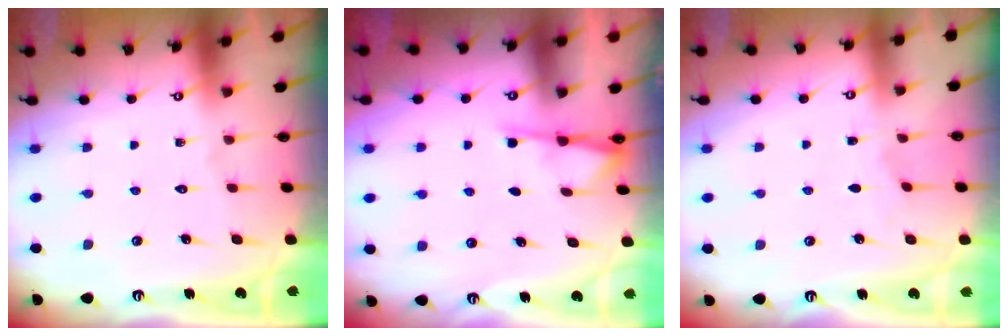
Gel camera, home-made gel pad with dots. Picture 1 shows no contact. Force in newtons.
{"total": 2.2, "press": 2.2, "slide": 0.5}
{"total": 1.8, "press": 1.8, "slide": 0.3}